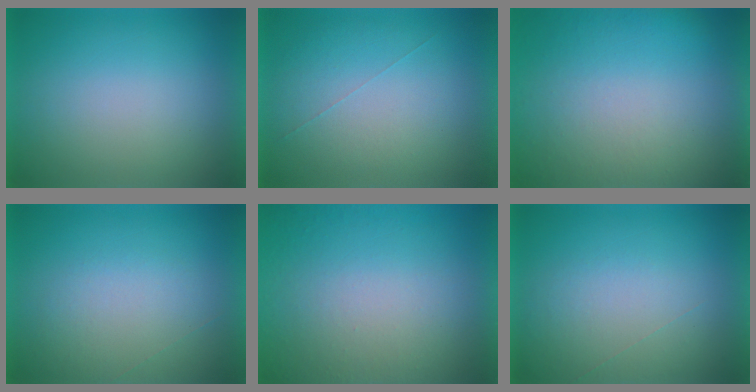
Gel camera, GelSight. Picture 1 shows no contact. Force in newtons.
{"total": 1.0}
{"total": 5.8}
{"total": 1.0}
{"total": 8.4}
{"total": 1.0}